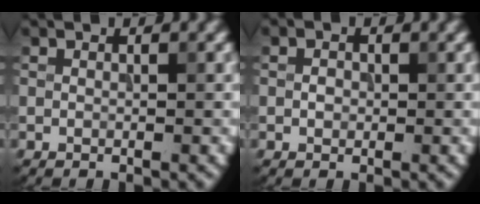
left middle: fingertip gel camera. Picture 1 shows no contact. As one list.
[{"total": 0.9, "force": [-0.1, 0.8, 0.5], "torque": [-0.007, -0.001, -0.004]}]